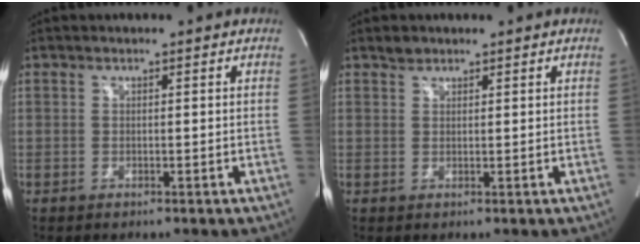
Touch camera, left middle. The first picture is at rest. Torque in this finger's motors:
{"motor_torque": [0.09, -0.05, -0.07, 0.01]}